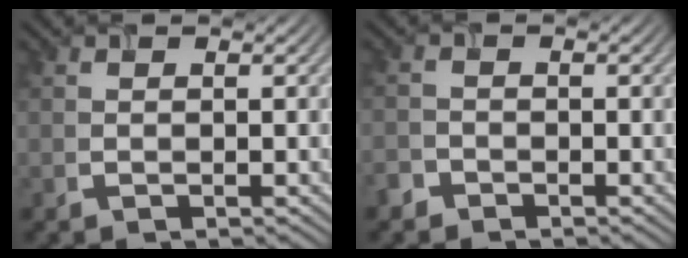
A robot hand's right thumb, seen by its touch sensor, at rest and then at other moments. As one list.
[{"total": 1.6, "force": [-1.3, 0.9, 0.2], "torque": [-0.002, 0.000, -0.031]}]